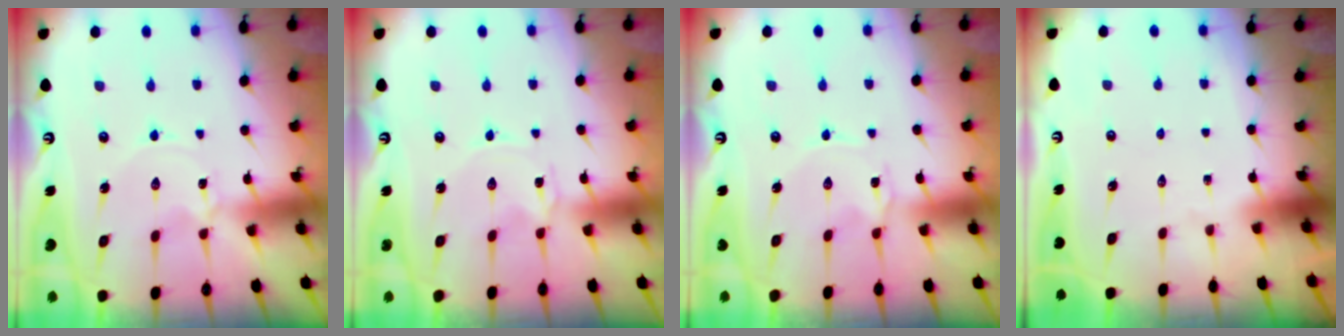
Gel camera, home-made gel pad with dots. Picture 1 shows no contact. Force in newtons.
{"total": 0.0}
{"total": 1.4, "press": 1.4, "slide": 0.1}
{"total": 0.0}